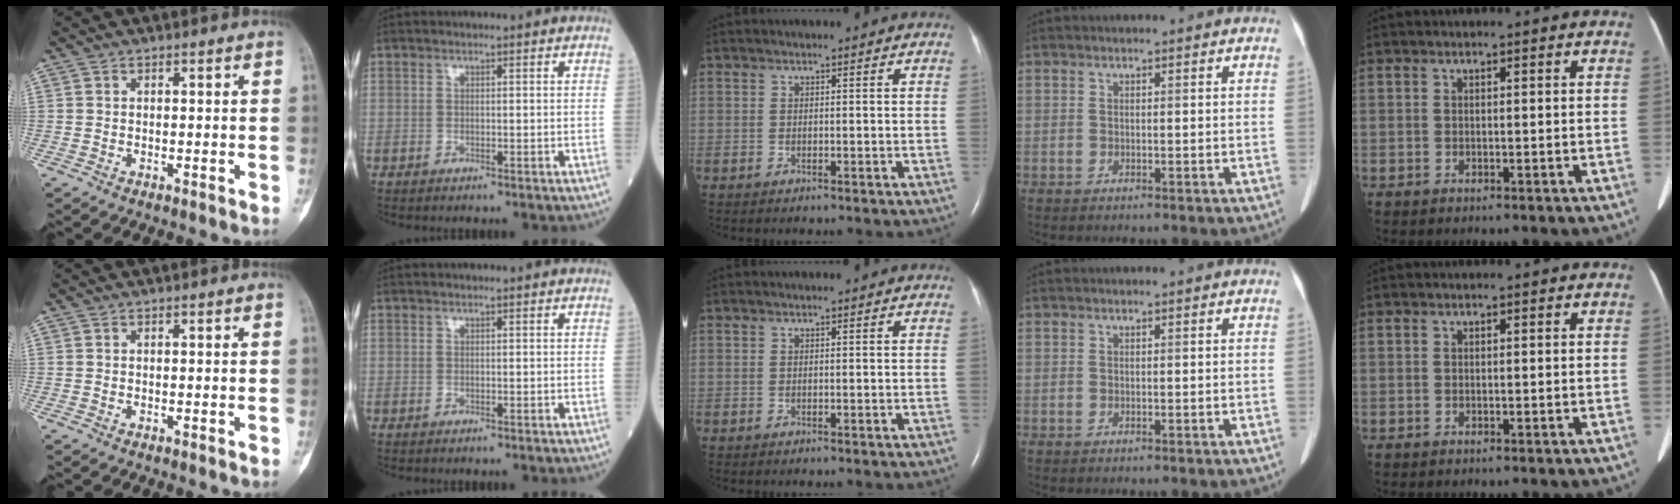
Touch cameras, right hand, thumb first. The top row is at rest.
{}